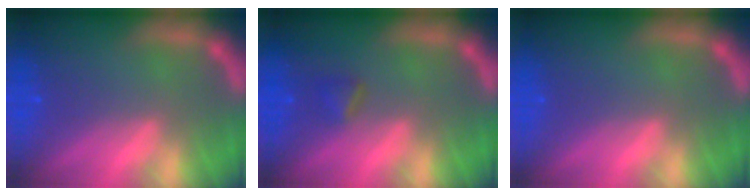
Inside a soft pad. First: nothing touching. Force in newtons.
{"total": 1.4}
{"total": 0.0}